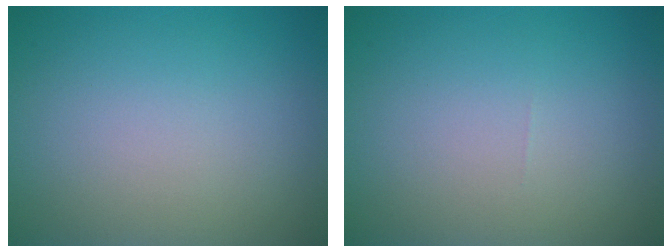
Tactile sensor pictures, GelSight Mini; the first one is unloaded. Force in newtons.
{"total": 0.0}